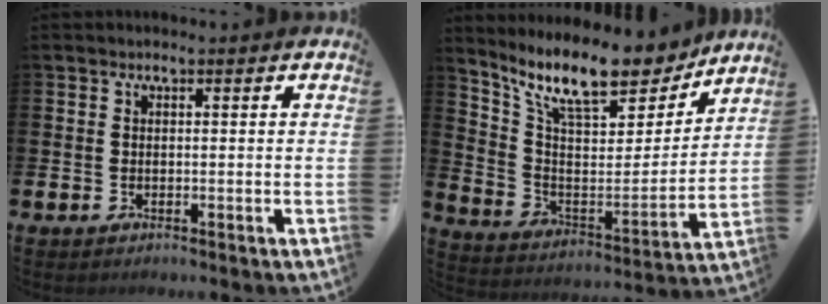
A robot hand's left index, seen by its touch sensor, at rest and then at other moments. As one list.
[{"total": 13.1, "force": [10.9, 3.9, 6.0], "torque": [-0.144, -0.070, 0.191]}]